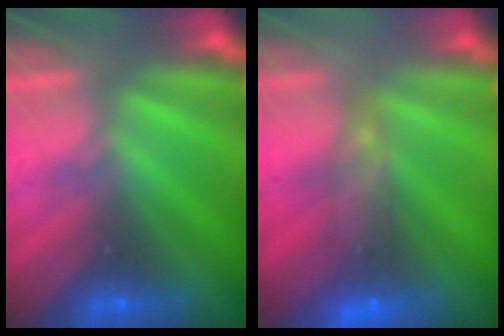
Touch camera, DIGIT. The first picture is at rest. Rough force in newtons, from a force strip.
{"total": 6.4}